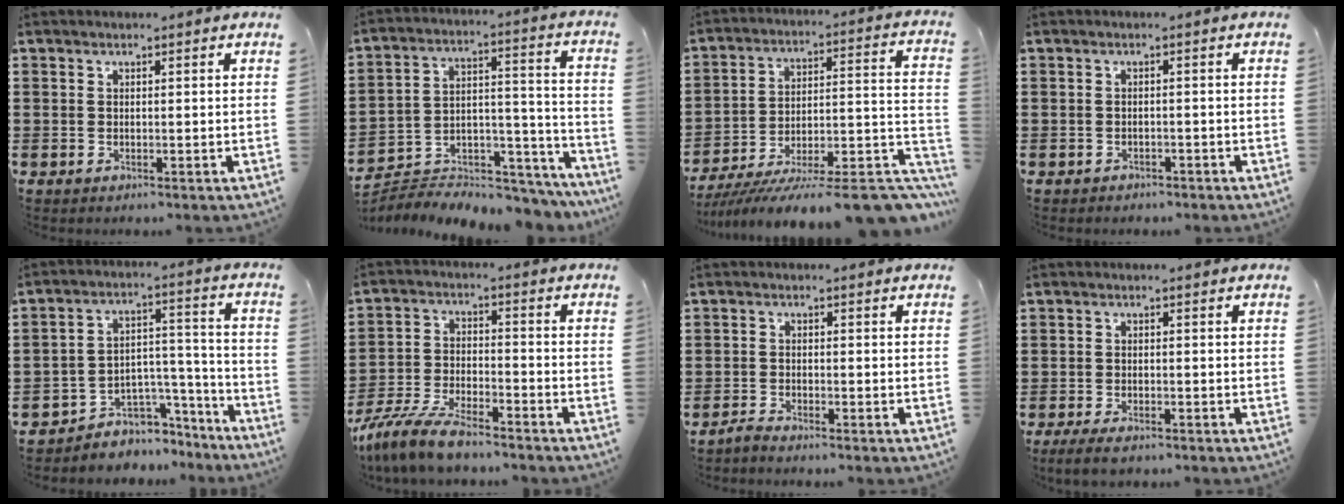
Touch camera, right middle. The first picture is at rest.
{"total": 5.3, "force": [-5.2, 1.2, 0.1], "torque": [0.002, 0.005, -0.106]}
{"total": 11.2, "force": [-9.6, 0.6, 5.8], "torque": [-0.064, 0.018, -0.176]}
{"total": 1.0, "force": [-0.9, 0.4, -0.1], "torque": [-0.002, 0.002, -0.021]}
{"total": 4.7, "force": [-3.9, 2.7, 0.2], "torque": [-0.014, 0.006, -0.079]}
{"total": 7.4, "force": [-6.8, 0.7, 2.8], "torque": [-0.073, -0.003, -0.135]}
{"total": 1.4, "force": [-1.3, 0.0, 0.5], "torque": [-0.018, -0.004, -0.028]}
{"total": 2.2, "force": [-1.6, 0.5, 1.3], "torque": [-0.030, 0.000, -0.034]}